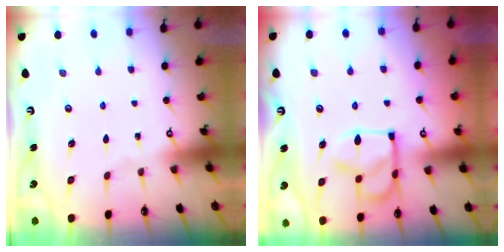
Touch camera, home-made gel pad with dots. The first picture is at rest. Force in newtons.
{"total": 13.3, "press": 13.2, "slide": 1.1}